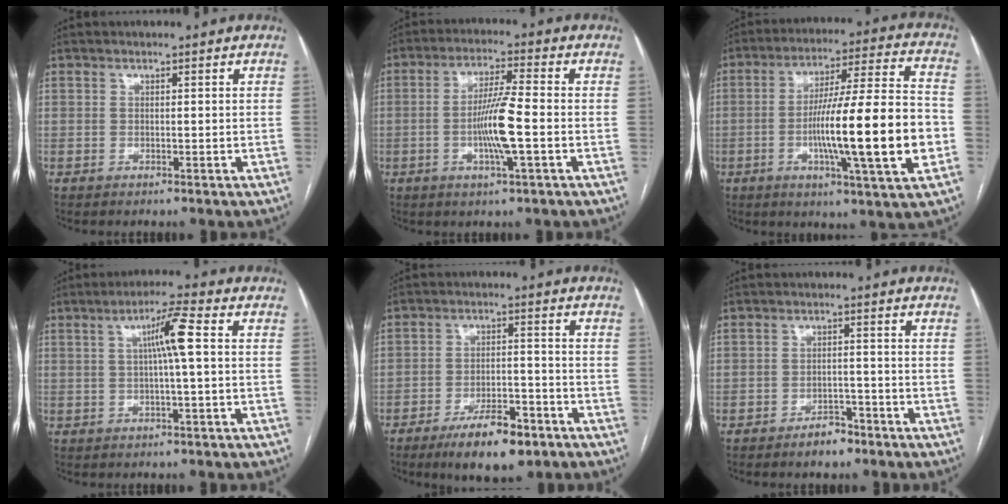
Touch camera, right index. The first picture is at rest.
{"total": 8.3, "force": [-1.8, 0.0, 8.1], "torque": [-0.156, -0.004, -0.036]}
{"total": 19.6, "force": [-3.9, 0.5, 19.2], "torque": [-0.298, 0.003, -0.061]}
{"total": 6.1, "force": [1.0, -0.3, 6.0], "torque": [-0.106, 0.010, 0.015]}
{"total": 9.3, "force": [-6.1, 3.0, 6.4], "torque": [-0.105, -0.003, -0.097]}
{"total": 3.4, "force": [-2.6, 1.6, 1.4], "torque": [-0.017, 0.007, -0.036]}